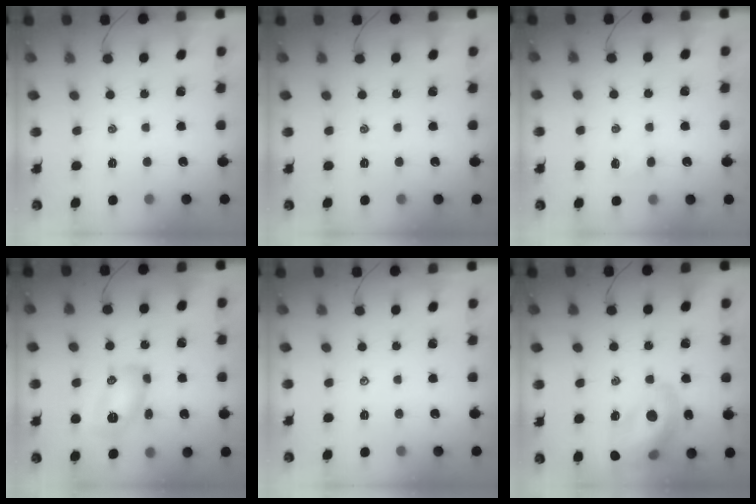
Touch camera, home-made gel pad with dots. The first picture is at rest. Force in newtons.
{"total": 0.0}
{"total": 2.6, "press": 2.5, "slide": 0.9}
{"total": 9.8, "press": 9.7, "slide": 1.3}
{"total": 0.0}
{"total": 18.1, "press": 17.9, "slide": 3.1}